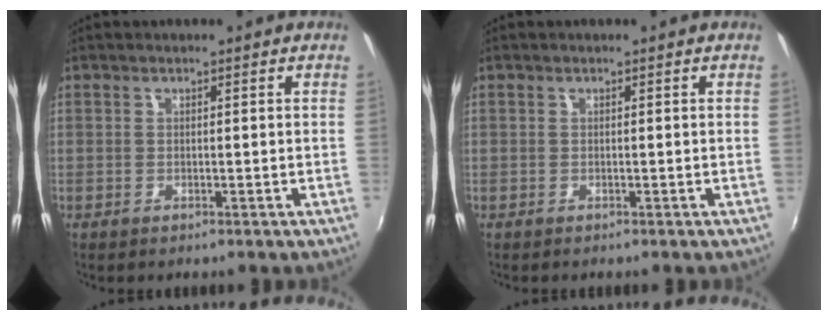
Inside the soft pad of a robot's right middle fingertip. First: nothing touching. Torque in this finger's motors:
{"motor_torque": [-0.22, 0.22, -0.10, -0.02]}